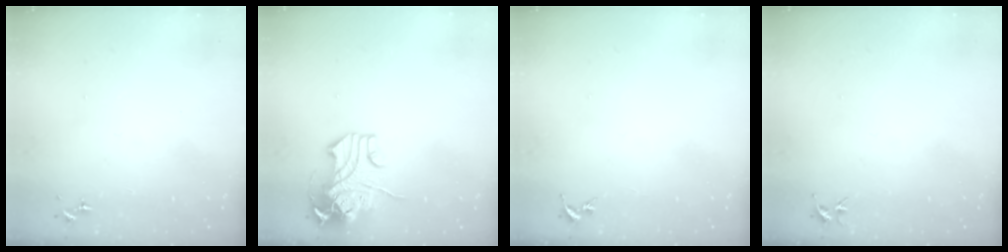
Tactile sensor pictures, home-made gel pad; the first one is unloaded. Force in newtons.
{"total": 12.2, "press": 12.0, "slide": 2.1}
{"total": 0.0}
{"total": 3.7, "press": 3.7, "slide": 0.4}